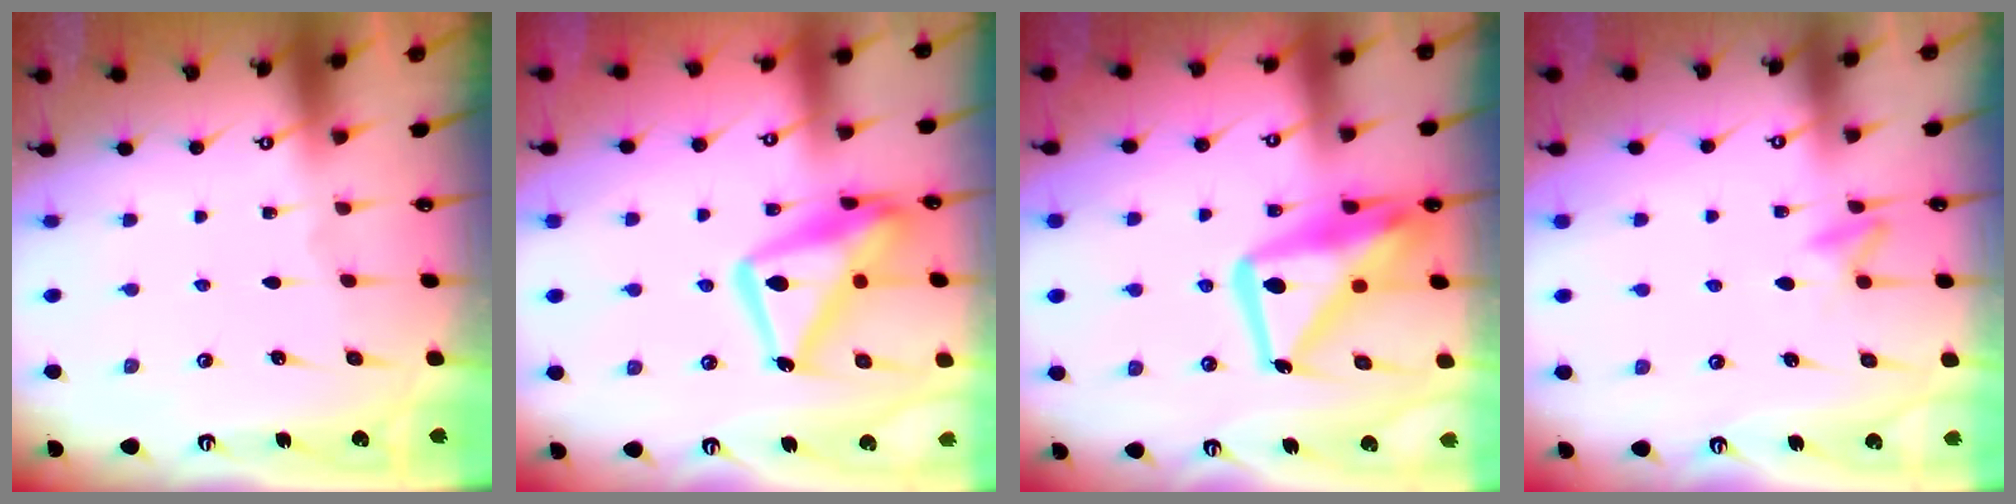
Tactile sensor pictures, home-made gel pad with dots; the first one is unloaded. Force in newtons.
{"total": 16.6, "press": 16.5, "slide": 1.6}
{"total": 18.3, "press": 18.2, "slide": 1.8}
{"total": 6.7, "press": 6.6, "slide": 1.2}